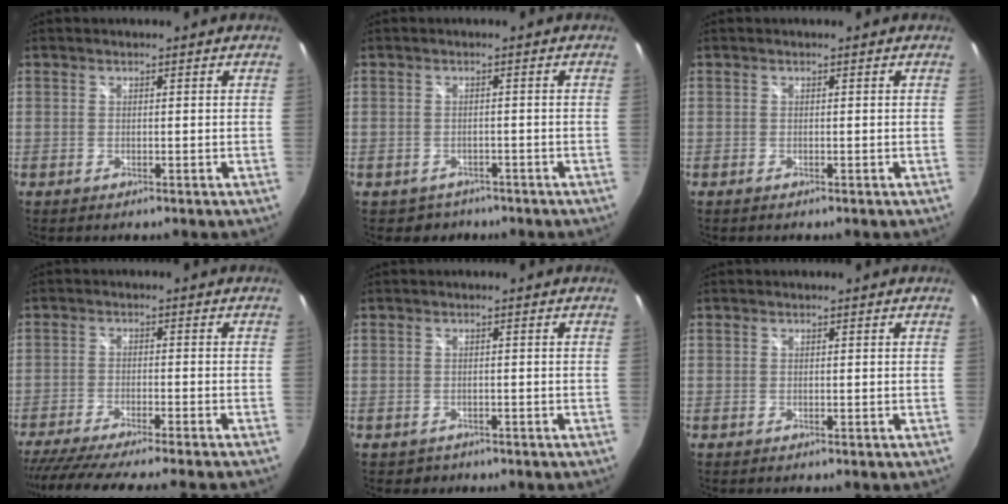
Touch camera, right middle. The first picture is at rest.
{"total": 3.4, "force": [-2.3, 2.4, 0.2], "torque": [-0.011, -0.003, -0.030]}
{"total": 0.0}
{"total": 14.2, "force": [-12.5, -0.5, 6.7], "torque": [-0.138, -0.033, -0.197]}
{"total": 1.8, "force": [-1.0, 1.4, 0.3], "torque": [-0.010, -0.004, -0.012]}
{"total": 0.0}